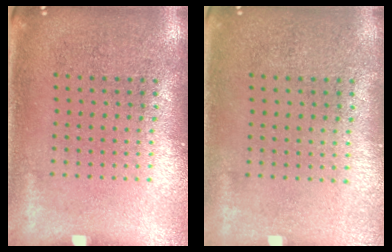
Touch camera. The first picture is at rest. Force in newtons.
{"total": 0.0}